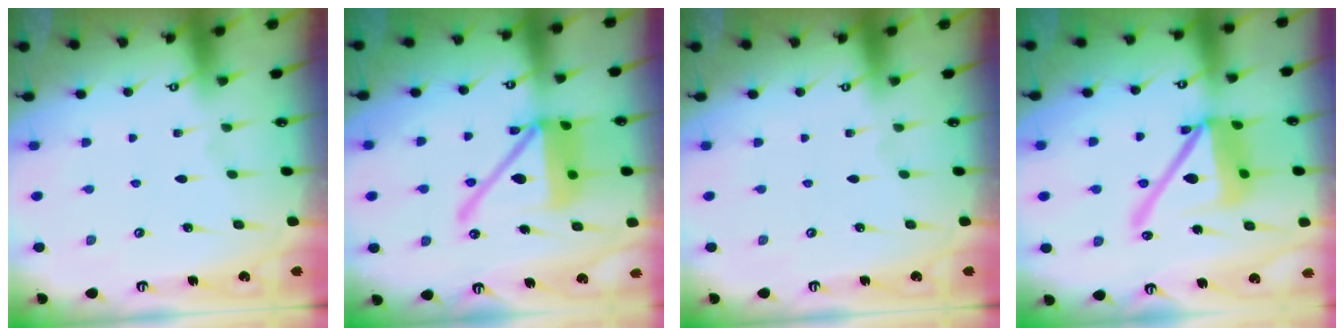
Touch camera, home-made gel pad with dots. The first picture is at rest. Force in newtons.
{"total": 17.5, "press": 17.4, "slide": 2.1}
{"total": 0.0}
{"total": 16.6, "press": 16.5, "slide": 1.8}